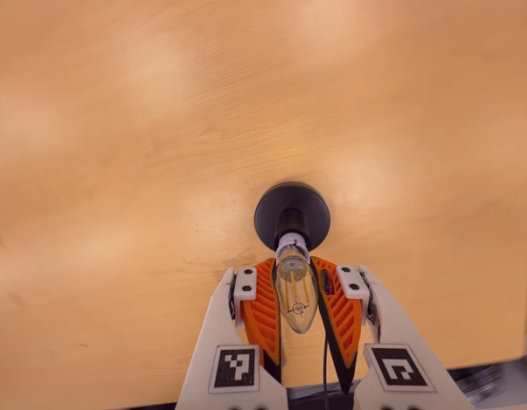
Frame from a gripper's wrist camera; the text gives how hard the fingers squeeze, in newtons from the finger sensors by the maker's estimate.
{"total": 20.7, "left": 18.9, "right": 22.6}